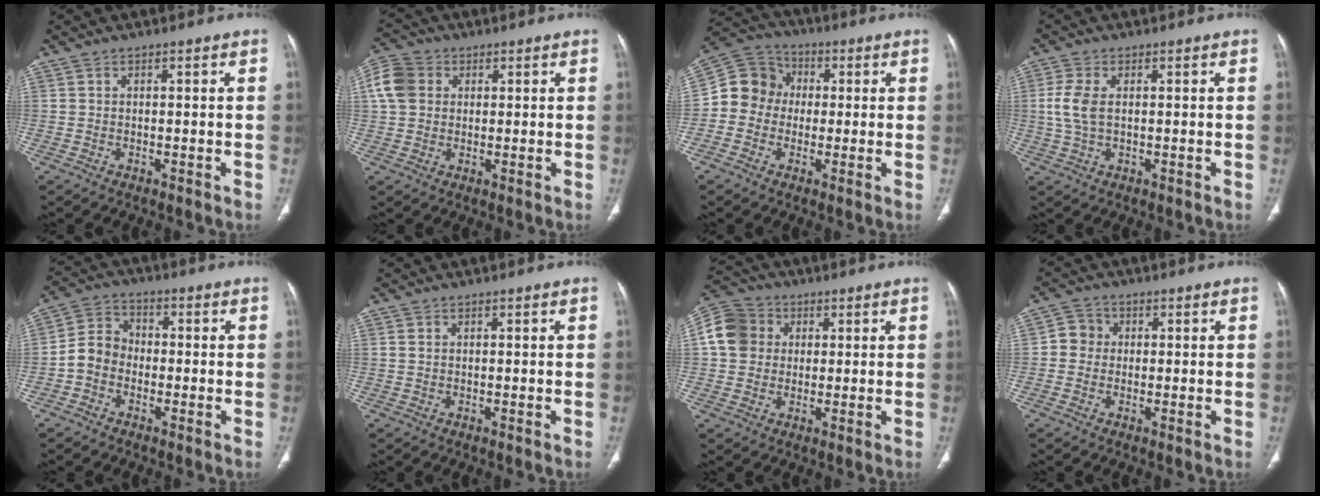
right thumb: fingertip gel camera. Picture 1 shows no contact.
{"total": 7.6, "force": [1.8, 6.2, 4.0], "torque": [-0.076, 0.012, 0.029]}
{"total": 10.1, "force": [-0.2, 9.3, 3.9], "torque": [-0.047, 0.033, -0.017]}
{"total": 5.3, "force": [0.5, 2.8, 4.4], "torque": [-0.114, 0.006, 0.010]}
{"total": 6.4, "force": [-1.8, 5.3, 3.1], "torque": [-0.041, 0.027, -0.047]}
{"total": 0.6, "force": [0.2, 0.4, 0.4], "torque": [-0.009, 0.001, 0.006]}
{"total": 9.8, "force": [1.8, 8.6, 4.2], "torque": [-0.072, 0.013, 0.022]}
{"total": 3.8, "force": [0.0, 3.6, 1.2], "torque": [0.000, 0.008, -0.008]}